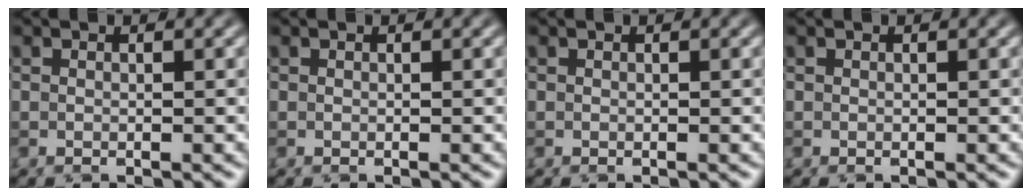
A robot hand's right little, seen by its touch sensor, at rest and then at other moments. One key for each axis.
{"total": 0.0}
{"total": 0.0}
{"total": 0.0}